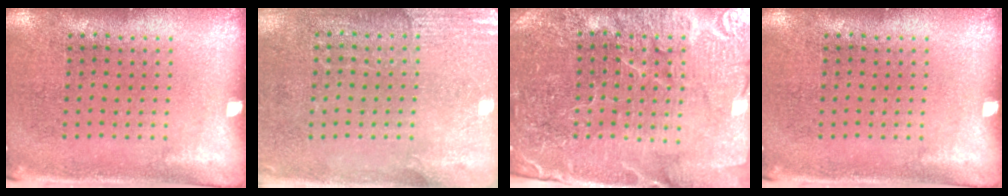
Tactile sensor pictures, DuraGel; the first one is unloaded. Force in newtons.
{"total": 2.7, "press": 2.4, "slide": 1.1}
{"total": 5.2, "press": 4.8, "slide": 2.0}
{"total": 0.0}